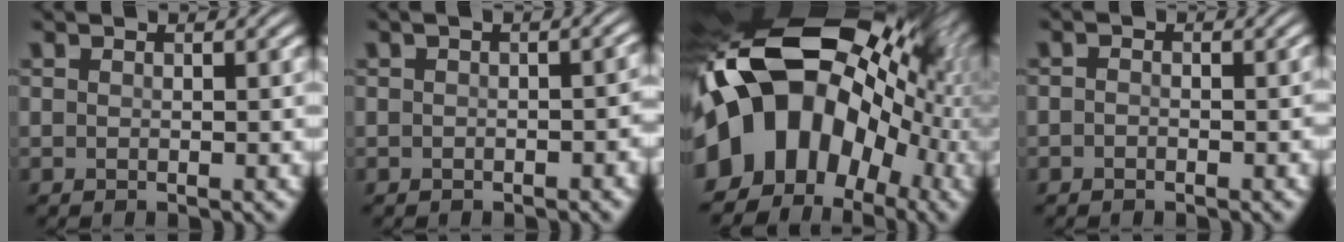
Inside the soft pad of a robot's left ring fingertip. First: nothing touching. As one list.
[{"total": 3.1, "force": [-0.3, 1.6, 2.7], "torque": [-0.028, 0.003, -0.012]}, {"total": 16.6, "force": [-3.0, 12.0, 11.2], "torque": [-0.214, 0.005, -0.072]}, {"total": 1.2, "force": [-1.0, 0.5, 0.0], "torque": [-0.003, -0.002, -0.030]}]